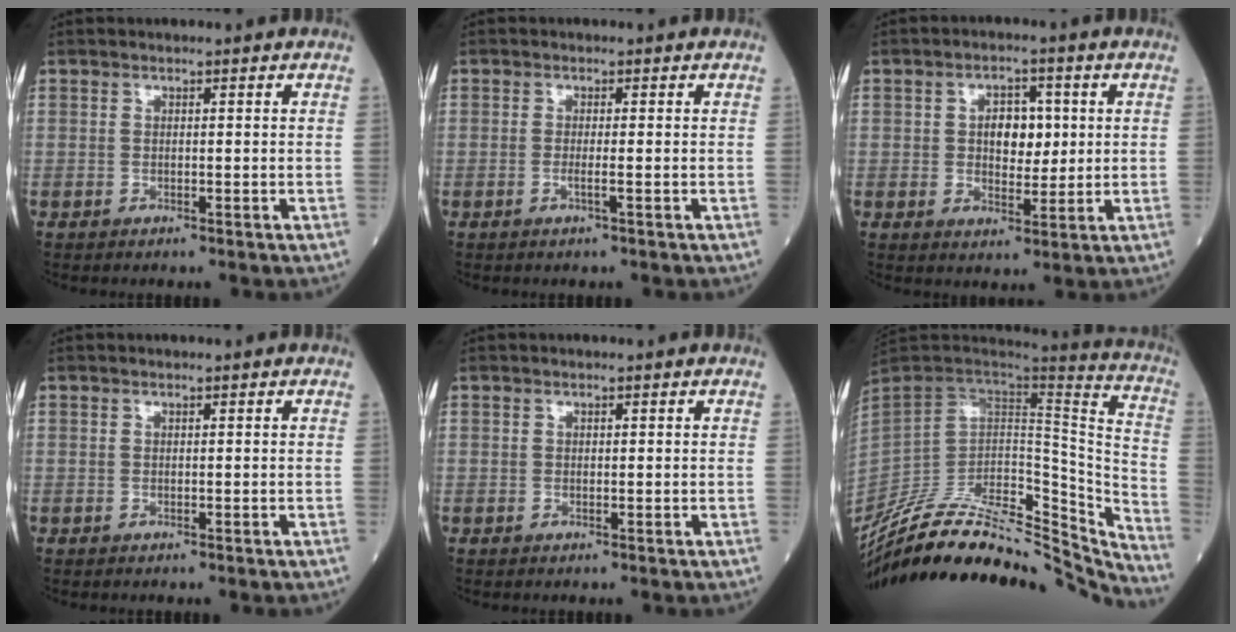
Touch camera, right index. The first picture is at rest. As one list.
[{"total": 1.2, "force": [-0.4, -0.3, 1.1], "torque": [-0.023, -0.001, -0.011]}, {"total": 5.5, "force": [0.9, 3.2, 4.4], "torque": [-0.065, 0.010, 0.018]}, {"total": 0.0}, {"total": 0.0}, {"total": 36.3, "force": [-32.0, 8.4, 14.9], "torque": [-0.213, -0.024, -0.467]}]